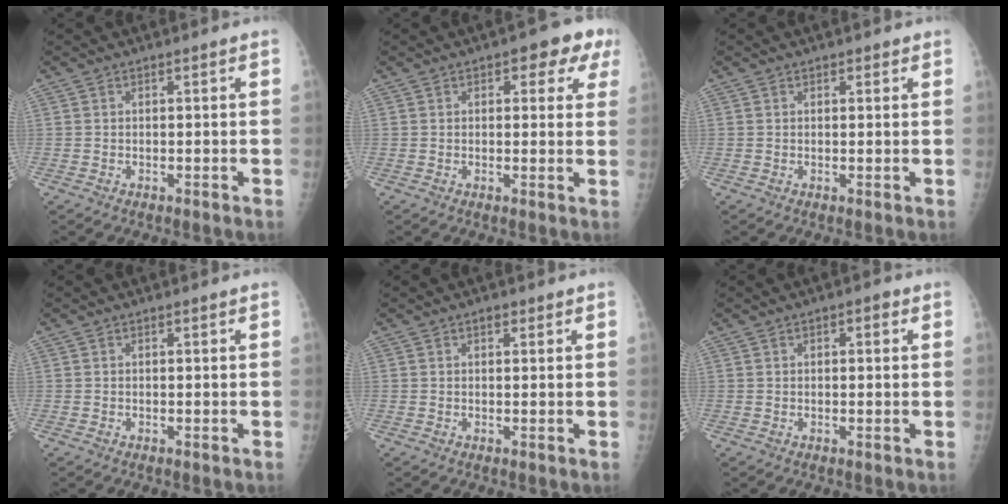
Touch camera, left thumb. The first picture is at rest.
{"total": 6.5, "force": [3.1, 3.3, 4.7], "torque": [-0.016, -0.004, 0.026]}
{"total": 1.1, "force": [0.8, 0.7, 0.5], "torque": [0.002, -0.004, 0.007]}
{"total": 0.0}
{"total": 1.5, "force": [0.9, 0.9, 0.8], "torque": [-0.005, -0.003, 0.011]}
{"total": 2.3, "force": [0.9, 1.2, 1.7], "torque": [-0.014, 0.001, 0.010]}